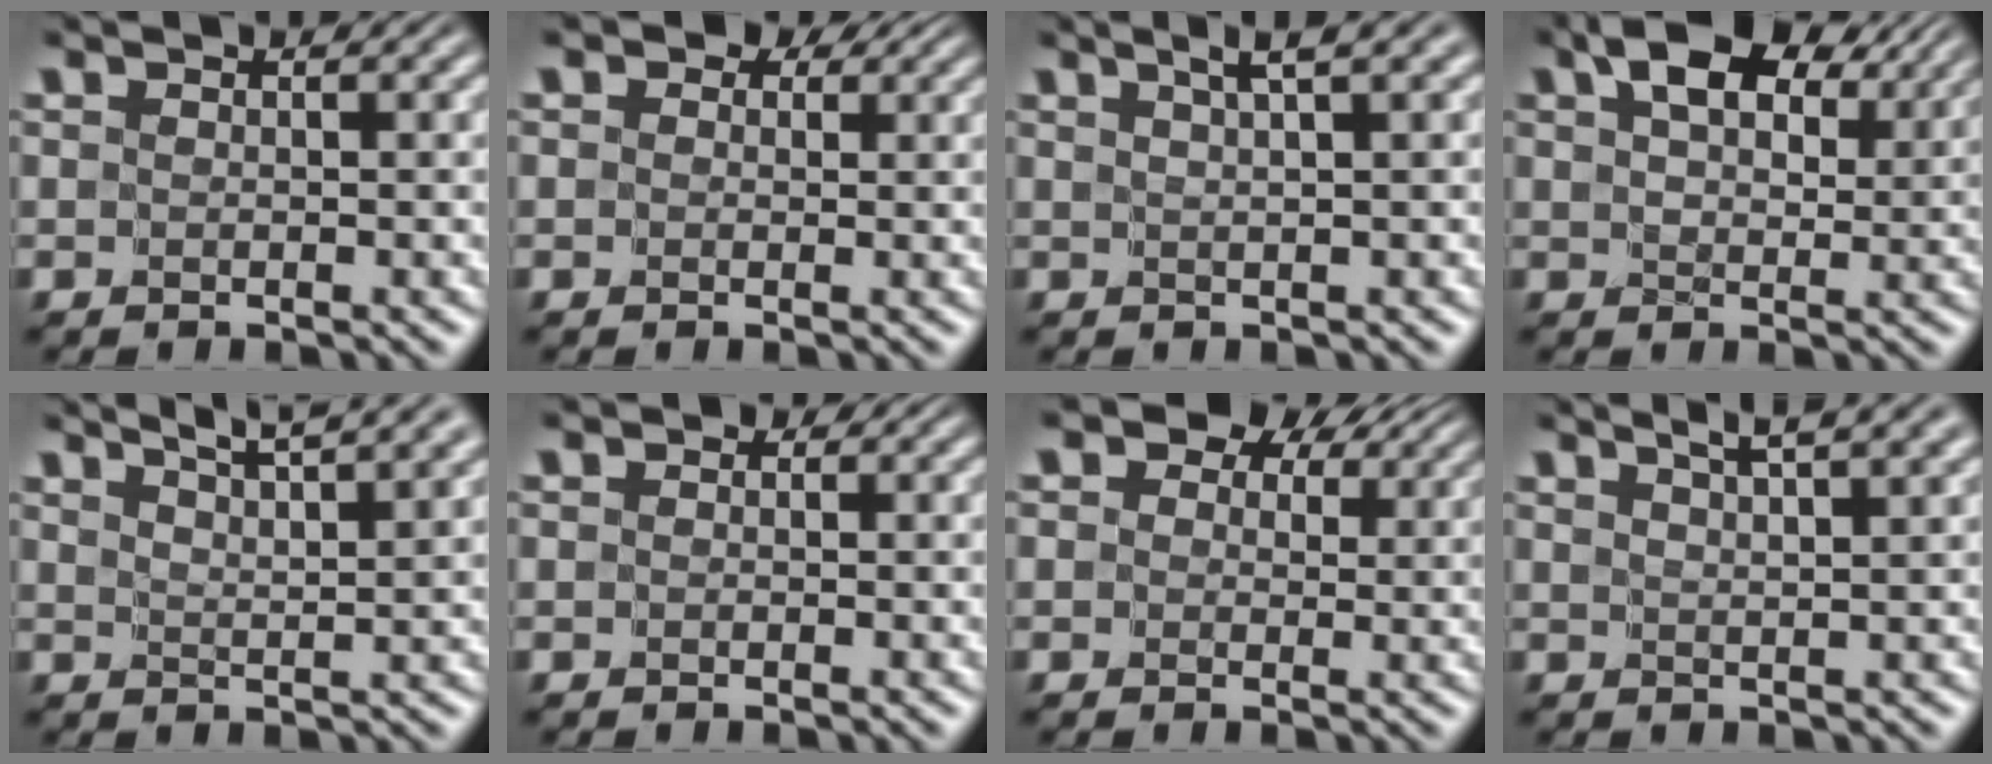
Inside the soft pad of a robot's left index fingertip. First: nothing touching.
{"total": 2.2, "force": [1.0, 1.5, 1.2], "torque": [-0.009, 0.004, 0.002]}
{"total": 2.2, "force": [1.5, -0.1, 1.6], "torque": [-0.014, 0.005, 0.020]}
{"total": 7.5, "force": [4.5, 3.7, 4.6], "torque": [-0.080, 0.011, 0.074]}
{"total": 6.2, "force": [5.1, 1.2, 3.3], "torque": [-0.018, 0.028, 0.043]}
{"total": 0.5, "force": [-0.2, 0.5, 0.2], "torque": [0.003, 0.000, -0.006]}
{"total": 5.8, "force": [3.4, 3.5, 3.2], "torque": [-0.048, 0.009, 0.029]}
{"total": 3.8, "force": [2.9, 0.5, 2.4], "torque": [-0.006, 0.016, 0.021]}